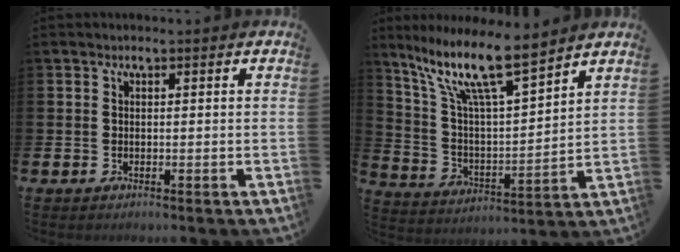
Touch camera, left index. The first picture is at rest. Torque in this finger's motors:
{"motor_torque": [0.74, -1.40, 1.05, 0.21]}